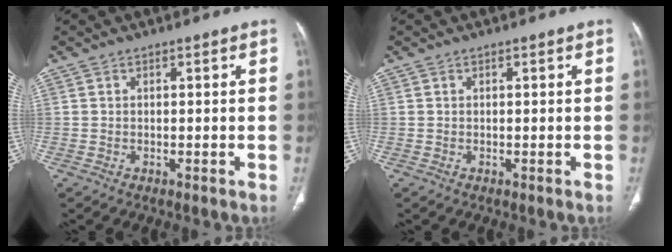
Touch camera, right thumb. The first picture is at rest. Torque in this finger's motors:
{"motor_torque": [-0.06, 0.30, -0.25, 0.03, -0.02]}